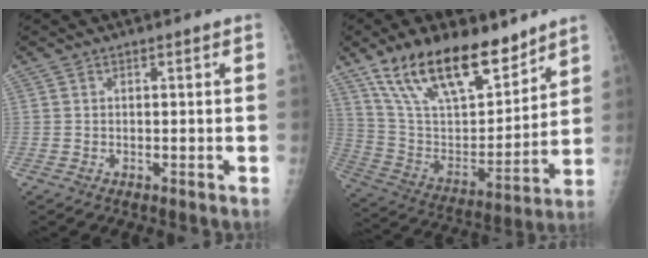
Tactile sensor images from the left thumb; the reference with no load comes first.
{"total": 23.0, "force": [15.8, 9.8, 13.5], "torque": [-0.199, -0.060, 0.288]}